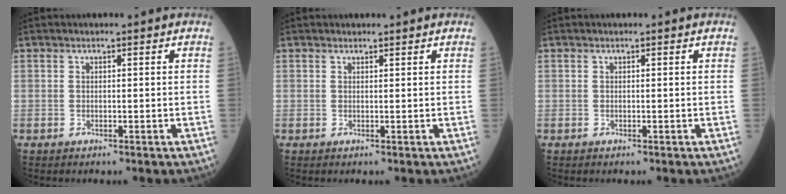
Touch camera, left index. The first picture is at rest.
{"total": 0.7, "force": [0.7, 0.2, 0.0], "torque": [-0.002, 0.000, 0.012]}
{"total": 0.0}